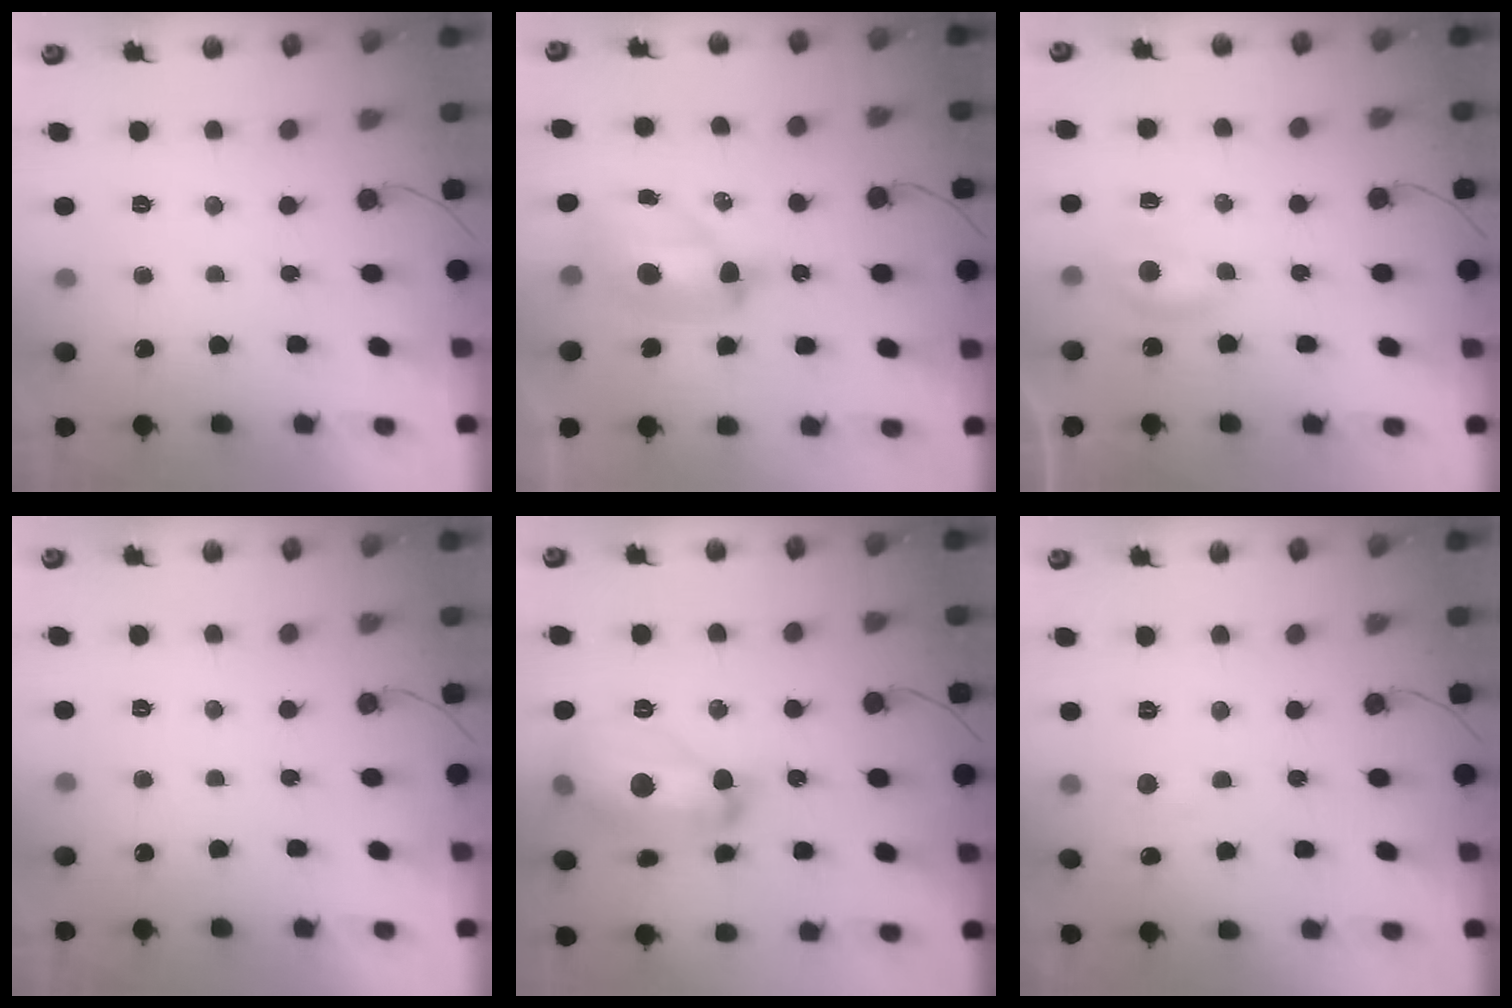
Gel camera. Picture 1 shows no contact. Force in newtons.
{"total": 11.3, "press": 11.2, "slide": 1.1}
{"total": 4.7, "press": 4.6, "slide": 0.6}
{"total": 0.0}
{"total": 18.0, "press": 18.0, "slide": 1.0}
{"total": 4.6, "press": 4.6, "slide": 0.7}